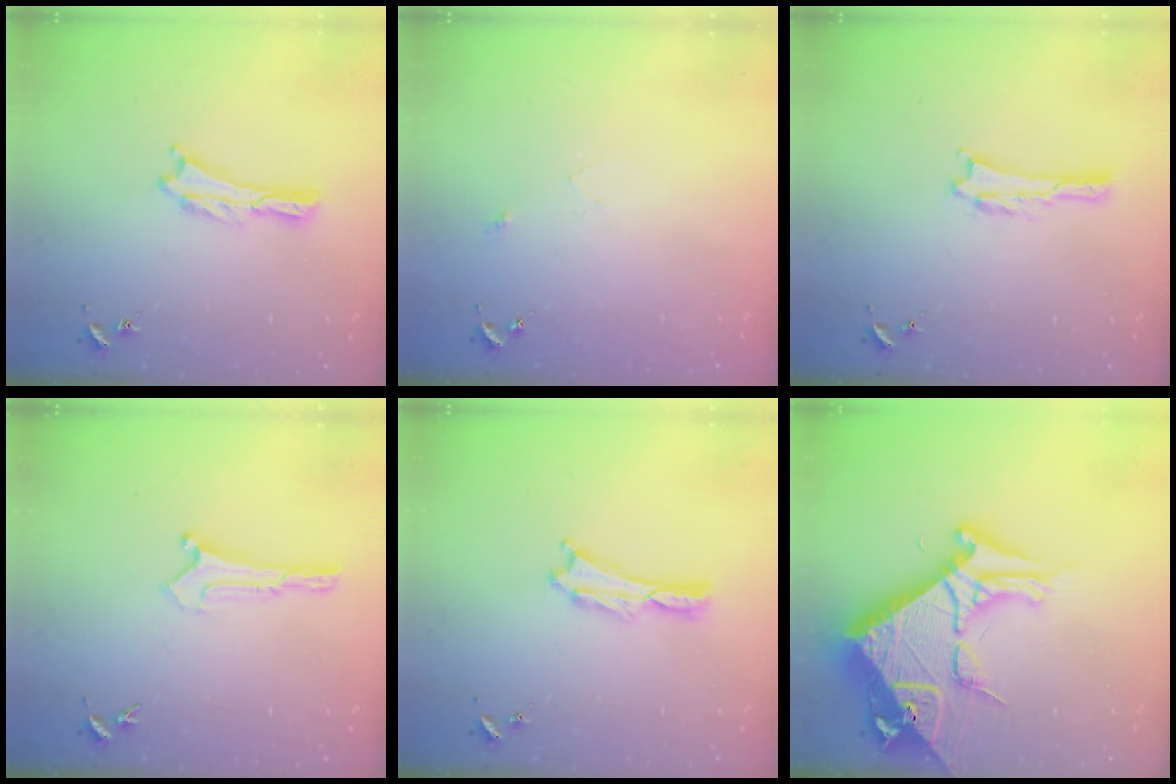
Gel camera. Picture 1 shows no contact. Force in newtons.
{"total": 2.5, "press": 2.5, "slide": 0.2}
{"total": 1.0, "press": 1.0, "slide": 0.1}
{"total": 0.0}
{"total": 0.0}
{"total": 13.0, "press": 12.9, "slide": 1.4}